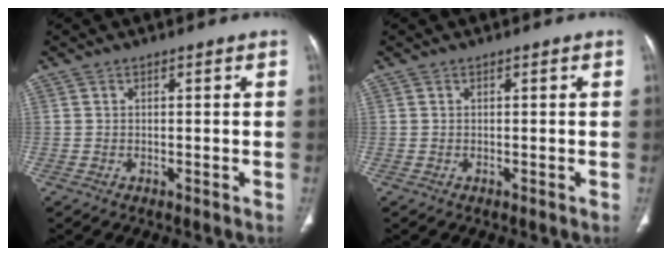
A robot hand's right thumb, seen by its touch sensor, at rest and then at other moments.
{"total": 0.0}